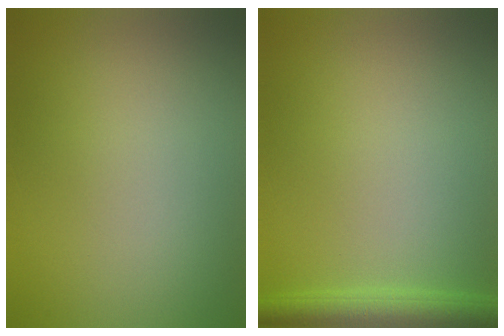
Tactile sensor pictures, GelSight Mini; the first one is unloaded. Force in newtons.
{"total": 3.0, "press": 3.0, "slide": 0.1}